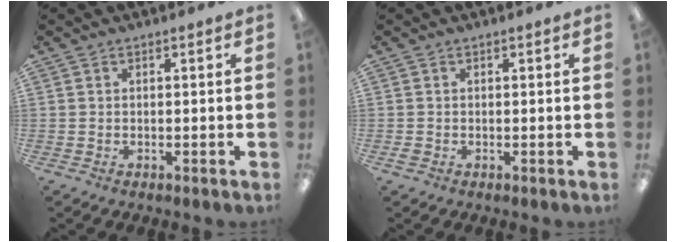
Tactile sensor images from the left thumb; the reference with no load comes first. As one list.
[{"total": 0.9, "force": [-0.5, 0.7, 0.1], "torque": [-0.001, 0.002, -0.011]}]